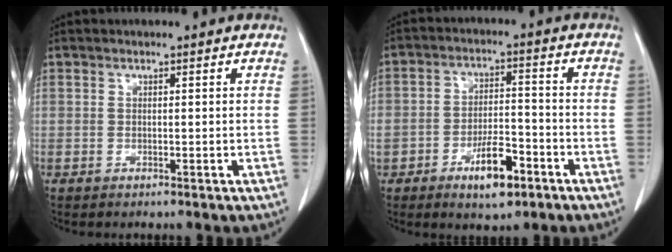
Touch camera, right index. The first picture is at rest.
{"total": 8.0, "force": [-4.4, 3.2, 5.9], "torque": [-0.103, 0.008, -0.070]}